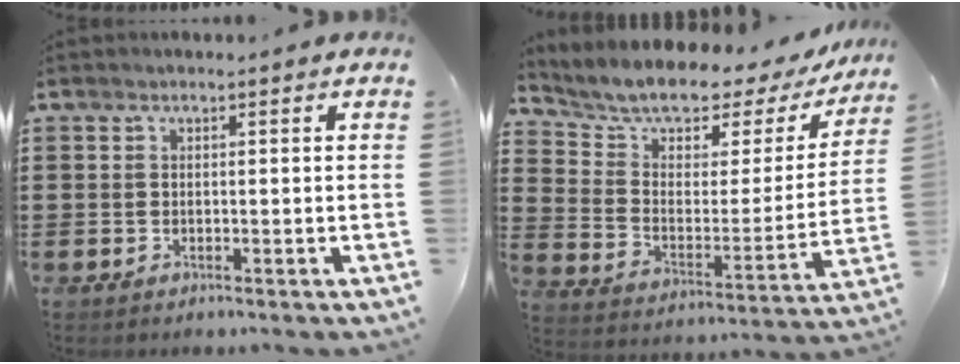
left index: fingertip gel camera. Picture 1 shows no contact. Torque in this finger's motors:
{"motor_torque": [2.14, 0.00, 0.61, 0.06]}